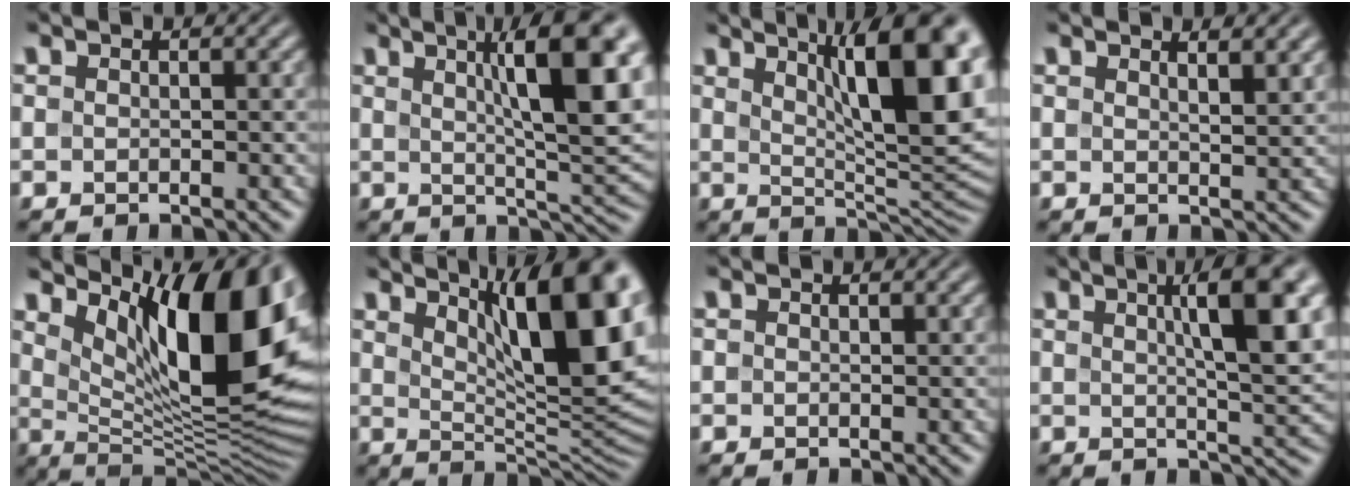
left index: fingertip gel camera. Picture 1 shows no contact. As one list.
[{"total": 11.2, "force": [3.5, 2.8, 10.2], "torque": [-0.133, 0.004, 0.055]}, {"total": 12.5, "force": [4.4, 4.0, 11.1], "torque": [-0.121, 0.005, 0.066]}, {"total": 2.2, "force": [1.7, 0.6, 1.2], "torque": [-0.005, 0.003, 0.019]}, {"total": 15.0, "force": [5.8, 5.8, 12.5], "torque": [-0.161, -0.006, 0.100]}, {"total": 13.8, "force": [5.5, 4.6, 11.8], "torque": [-0.137, 0.007, 0.084]}, {"total": 0.0}, {"total": 8.8, "force": [2.8, 2.0, 8.1], "torque": [-0.099, 0.011, 0.041]}]